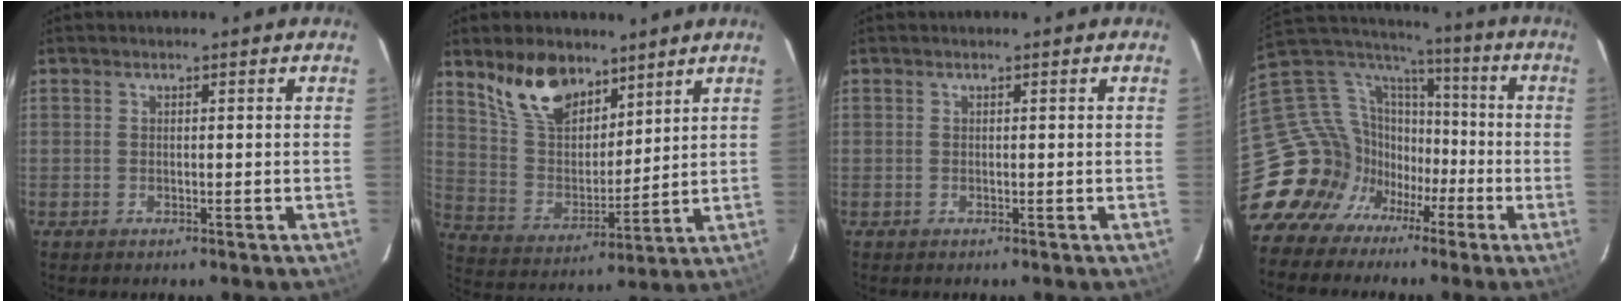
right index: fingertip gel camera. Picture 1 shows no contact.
{"total": 13.5, "force": [9.5, 6.8, 6.8], "torque": [-0.139, 0.014, 0.190]}
{"total": 0.0}
{"total": 20.8, "force": [-11.3, 16.1, 6.8], "torque": [-0.162, 0.052, -0.195]}